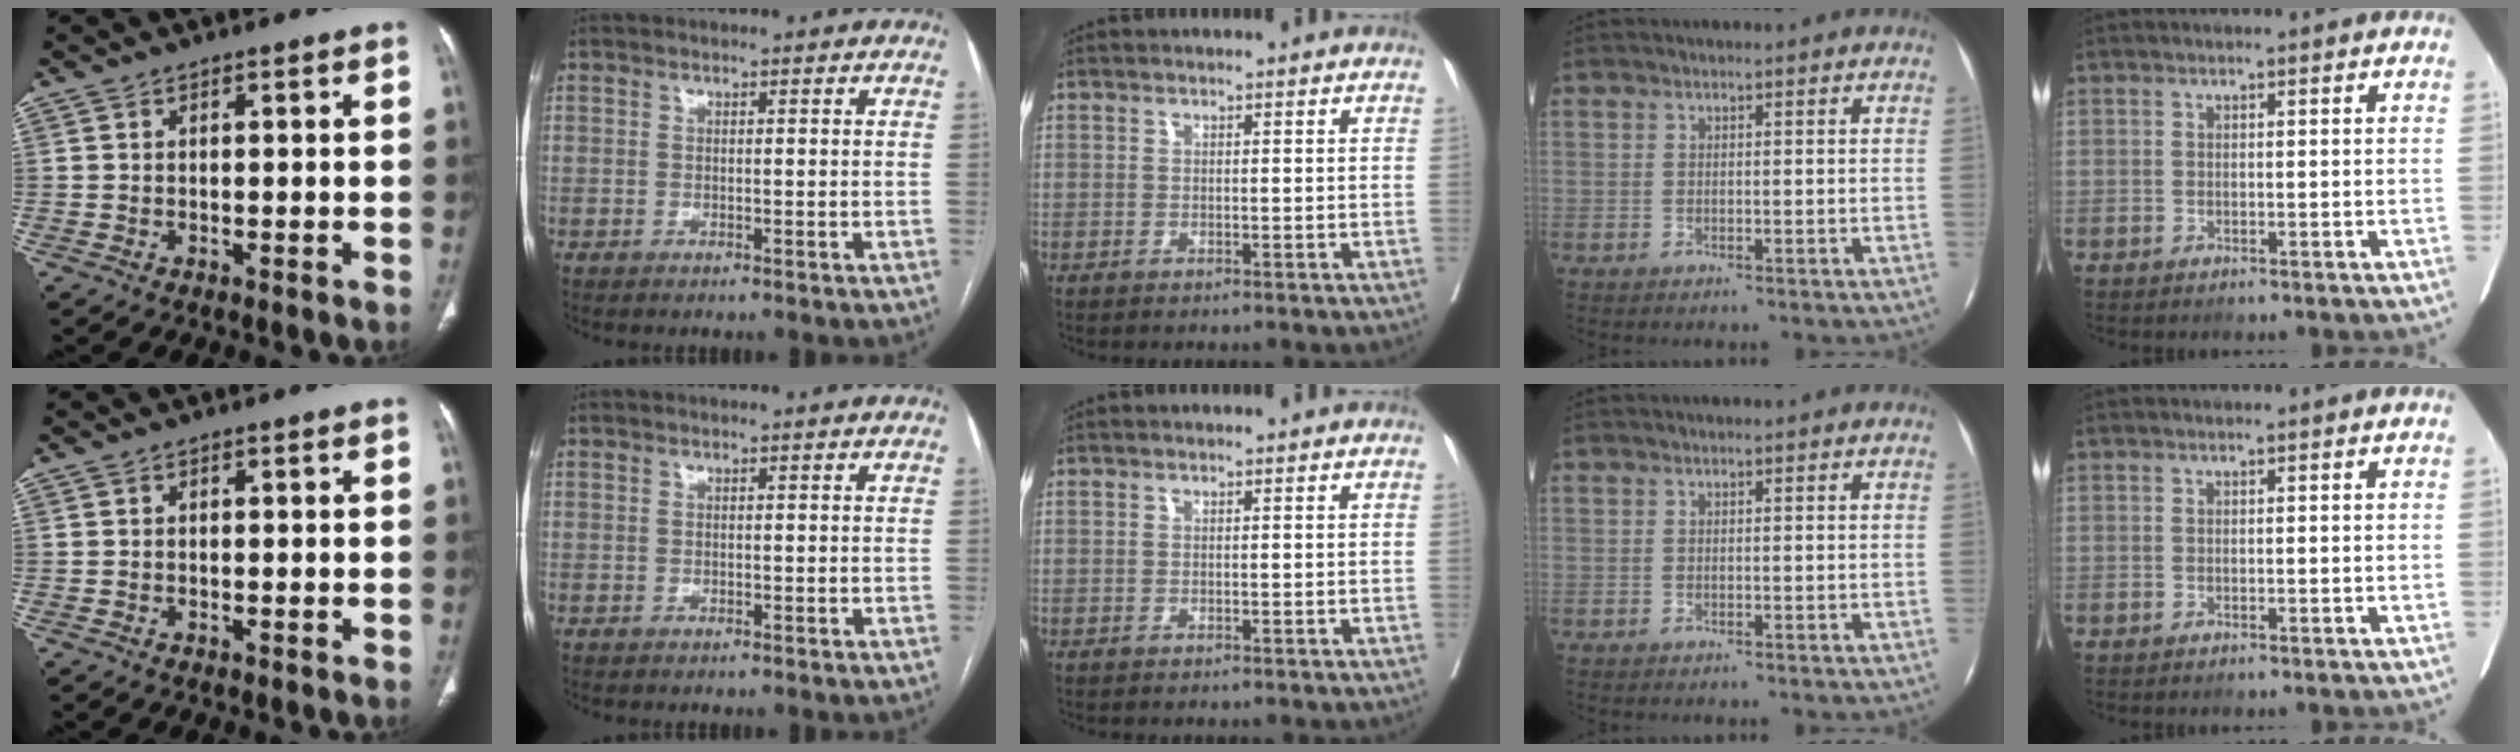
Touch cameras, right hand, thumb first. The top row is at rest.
{}